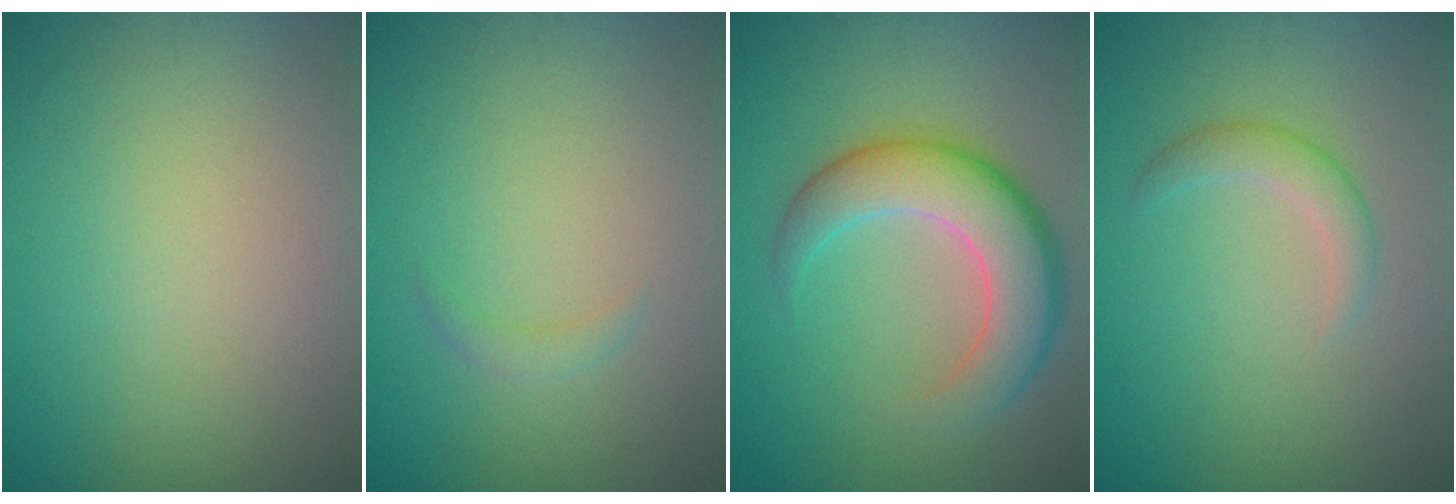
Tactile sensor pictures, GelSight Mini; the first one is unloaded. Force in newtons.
{"total": 1.0, "press": 1.0, "slide": 0.1}
{"total": 7.3, "press": 7.2, "slide": 0.6}
{"total": 2.0, "press": 2.0, "slide": 0.1}